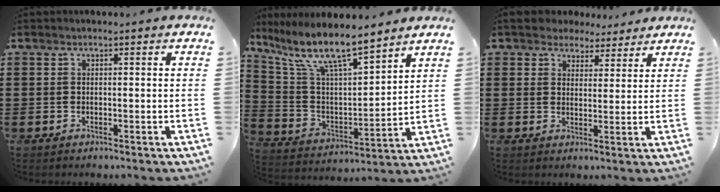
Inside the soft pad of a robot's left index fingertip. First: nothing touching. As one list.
[{"total": 10.4, "force": [8.3, 2.1, 6.0], "torque": [-0.151, -0.047, 0.140]}, {"total": 4.1, "force": [3.5, 2.0, 0.1], "torque": [-0.019, -0.002, 0.067]}]